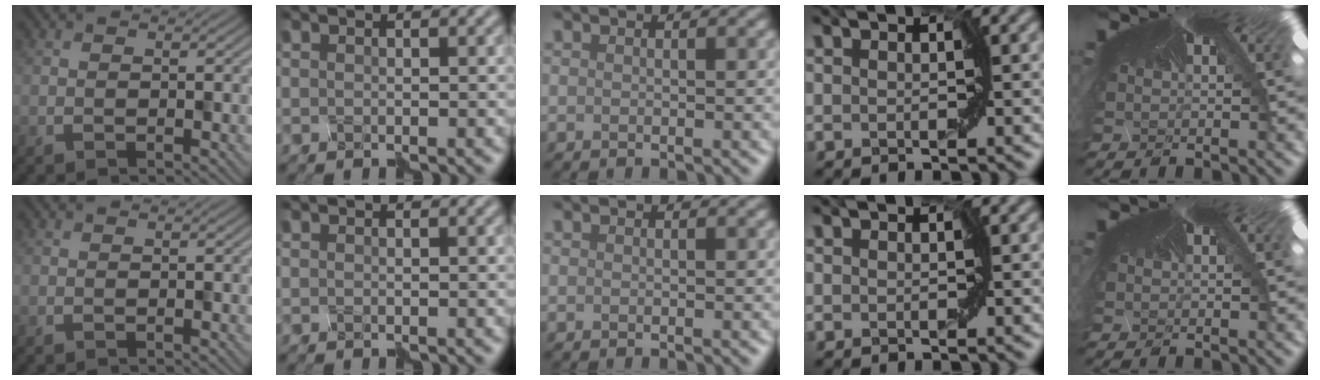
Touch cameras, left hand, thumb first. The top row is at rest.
{}